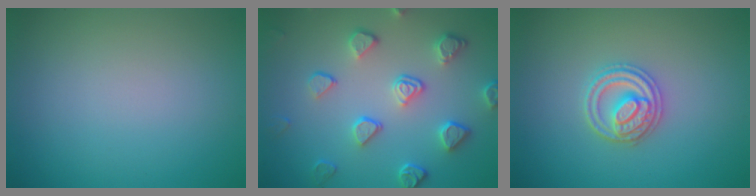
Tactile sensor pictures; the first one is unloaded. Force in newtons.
{"total": 4.0, "press": 3.6, "slide": 1.8}
{"total": 2.8, "press": 2.8, "slide": 0.4}